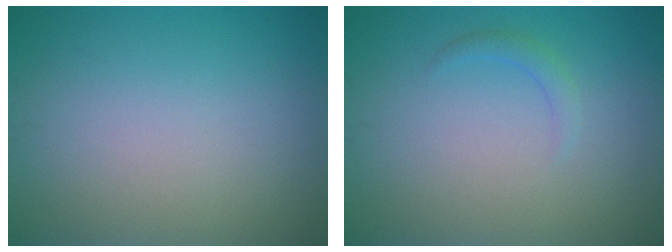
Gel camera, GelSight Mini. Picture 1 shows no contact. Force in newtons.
{"total": 1.1, "press": 1.1, "slide": 0.2}